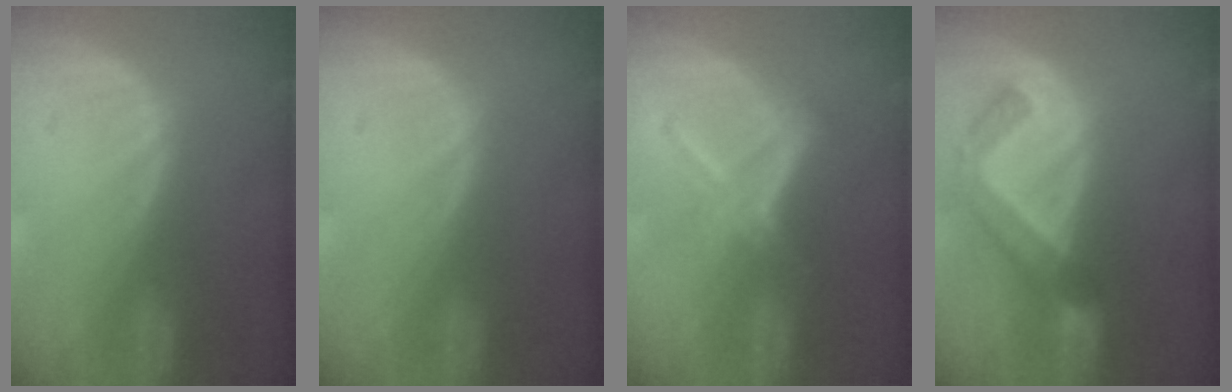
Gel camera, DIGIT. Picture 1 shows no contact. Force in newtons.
{"total": 0.0}
{"total": 5.8, "press": 5.1, "slide": 2.9}
{"total": 5.6, "press": 5.6, "slide": 0.3}